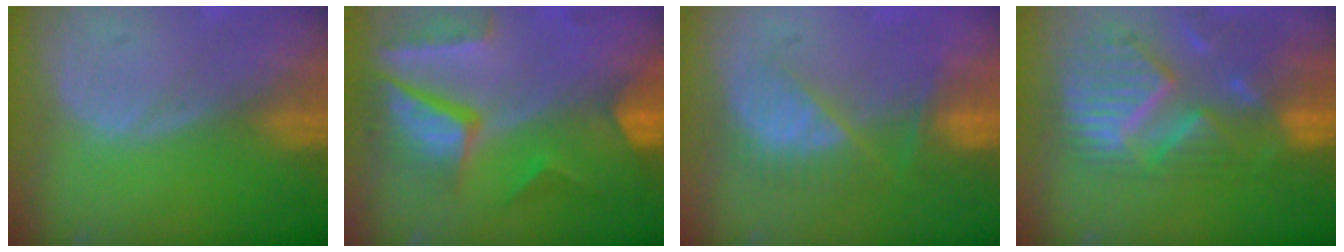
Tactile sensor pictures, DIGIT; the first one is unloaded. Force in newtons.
{"total": 10.4, "press": 8.7, "slide": 5.7}
{"total": 7.6, "press": 6.9, "slide": 3.1}
{"total": 11.8, "press": 10.3, "slide": 5.6}